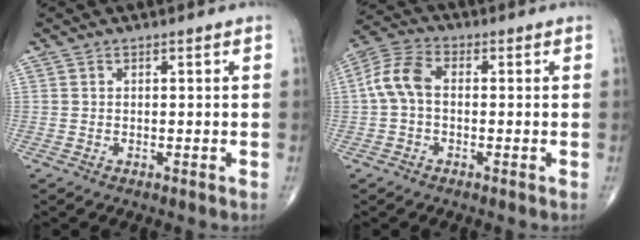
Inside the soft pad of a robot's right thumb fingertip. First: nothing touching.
{"total": 7.2, "force": [-0.1, 4.6, 5.6], "torque": [-0.117, 0.022, -0.014]}